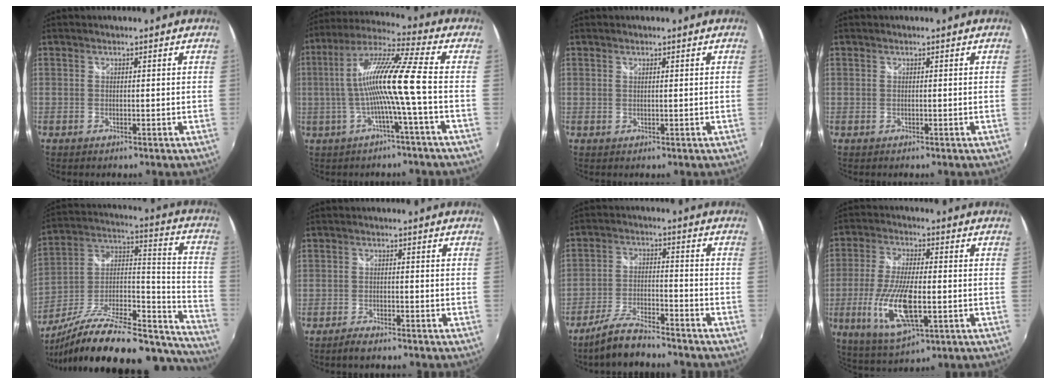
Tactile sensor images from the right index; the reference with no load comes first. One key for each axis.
{"total": 12.8, "fx": -2.0, "fy": -1.5, "fz": 12.5, "tx": -0.233, "ty": 0.008, "tz": -0.034}
{"total": 0.5, "fx": 0.4, "fy": 0.1, "fz": 0.3, "tx": -0.005, "ty": 0.001, "tz": 0.006}
{"total": 0.0}
{"total": 32.7, "fx": -24.5, "fy": 10.9, "fz": 18.7, "tx": -0.269, "ty": 0.009, "tz": -0.364}
{"total": 3.2, "fx": -2.8, "fy": 0.6, "fz": 1.4, "tx": -0.042, "ty": -0.003, "tz": -0.053}
{"total": 8.8, "fx": -7.7, "fy": 1.6, "fz": 3.9, "tx": -0.091, "ty": -0.002, "tz": -0.140}
{"total": 13.7, "fx": -3.5, "fy": 4.3, "fz": 12.6, "tx": -0.258, "ty": -0.018, "tz": -0.063}